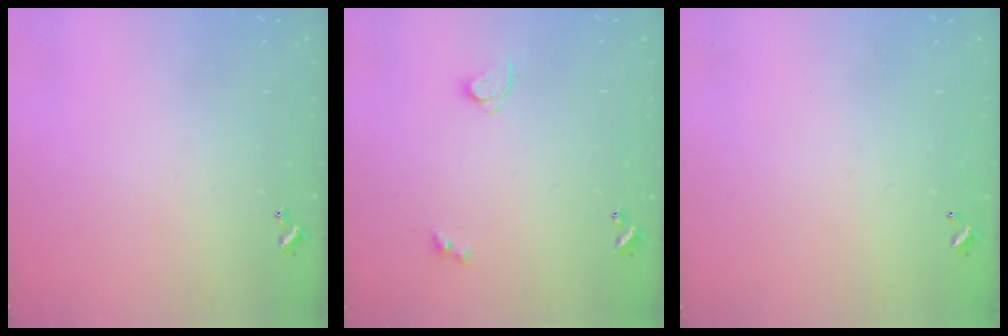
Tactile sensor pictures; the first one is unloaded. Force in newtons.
{"total": 2.8, "press": 2.8, "slide": 0.3}
{"total": 2.9, "press": 2.9, "slide": 0.1}